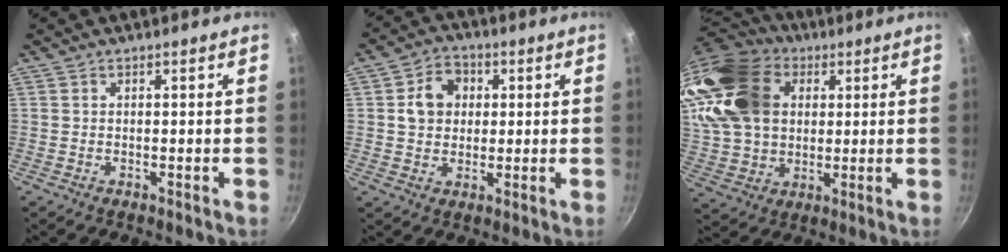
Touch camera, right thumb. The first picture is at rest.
{"total": 7.5, "force": [1.5, 6.3, 3.8], "torque": [-0.034, 0.008, 0.018]}
{"total": 22.8, "force": [7.9, 16.8, 13.2], "torque": [-0.256, 0.007, 0.152]}